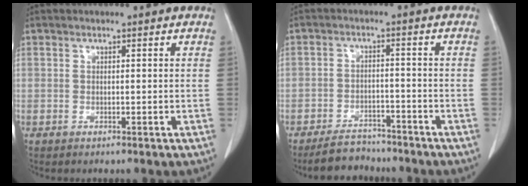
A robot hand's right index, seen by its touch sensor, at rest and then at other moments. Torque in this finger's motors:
{"motor_torque": [-0.49, -0.46, -0.27, -0.13]}